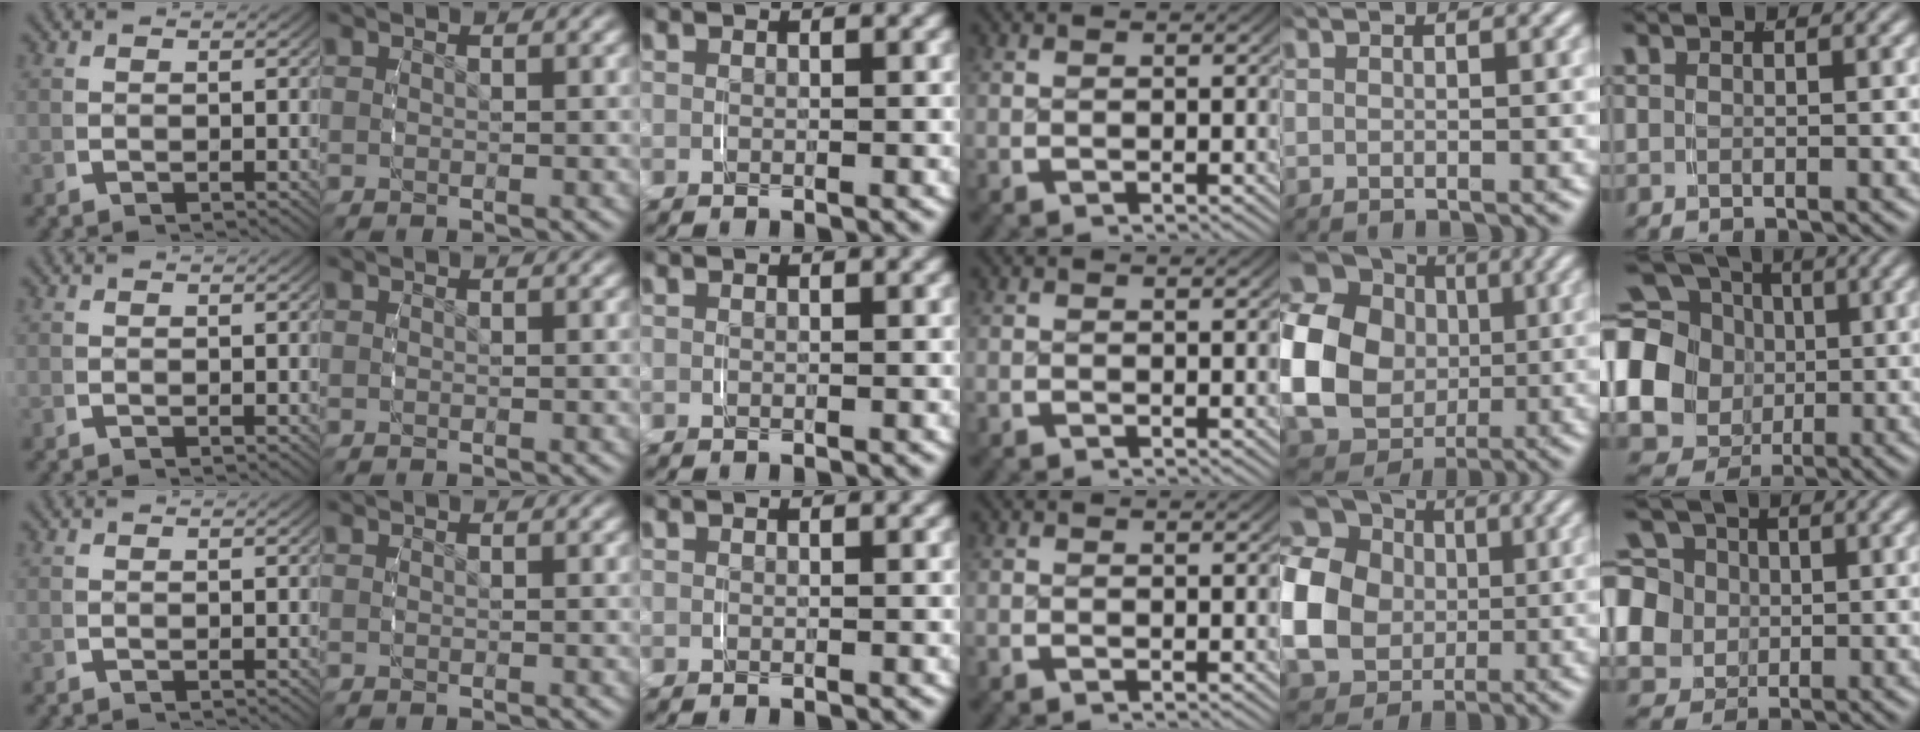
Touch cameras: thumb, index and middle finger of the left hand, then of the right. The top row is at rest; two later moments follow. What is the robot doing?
{"motion": "grasp_and_lifting", "object": "paper towel"}